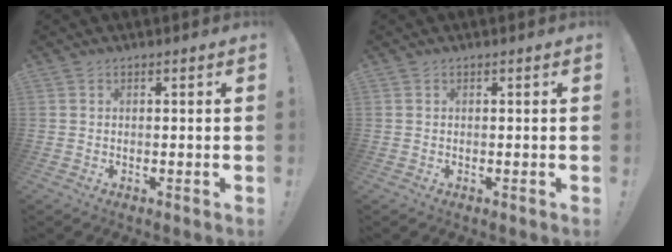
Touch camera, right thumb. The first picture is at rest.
{"total": 0.0}